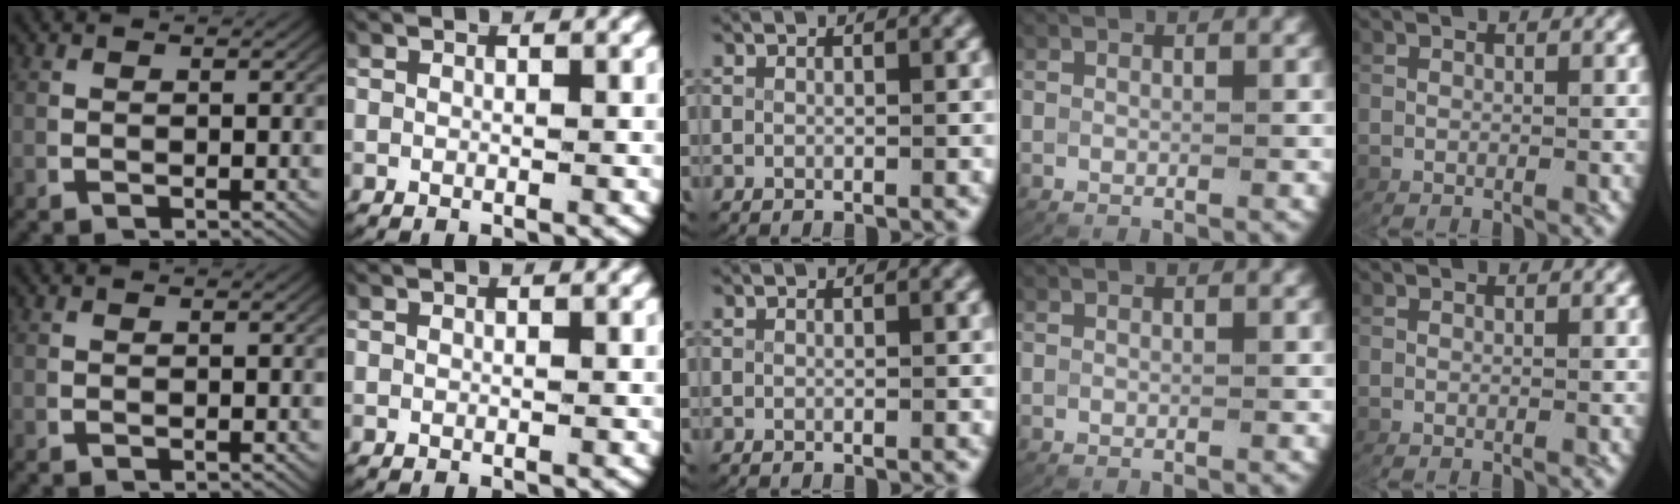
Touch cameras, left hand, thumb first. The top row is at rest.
{}